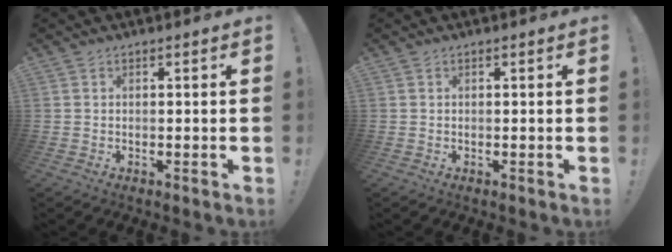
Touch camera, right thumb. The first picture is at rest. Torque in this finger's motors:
{"motor_torque": [-0.07, -0.07, 0.02, 0.02, 0.01]}